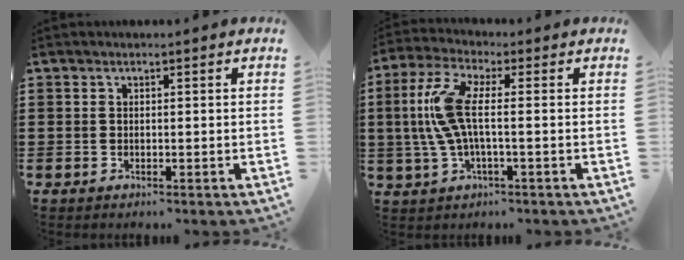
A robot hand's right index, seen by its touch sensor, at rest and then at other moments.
{"total": 8.8, "force": [0.1, 2.7, 8.4], "torque": [-0.203, -0.014, -0.011]}